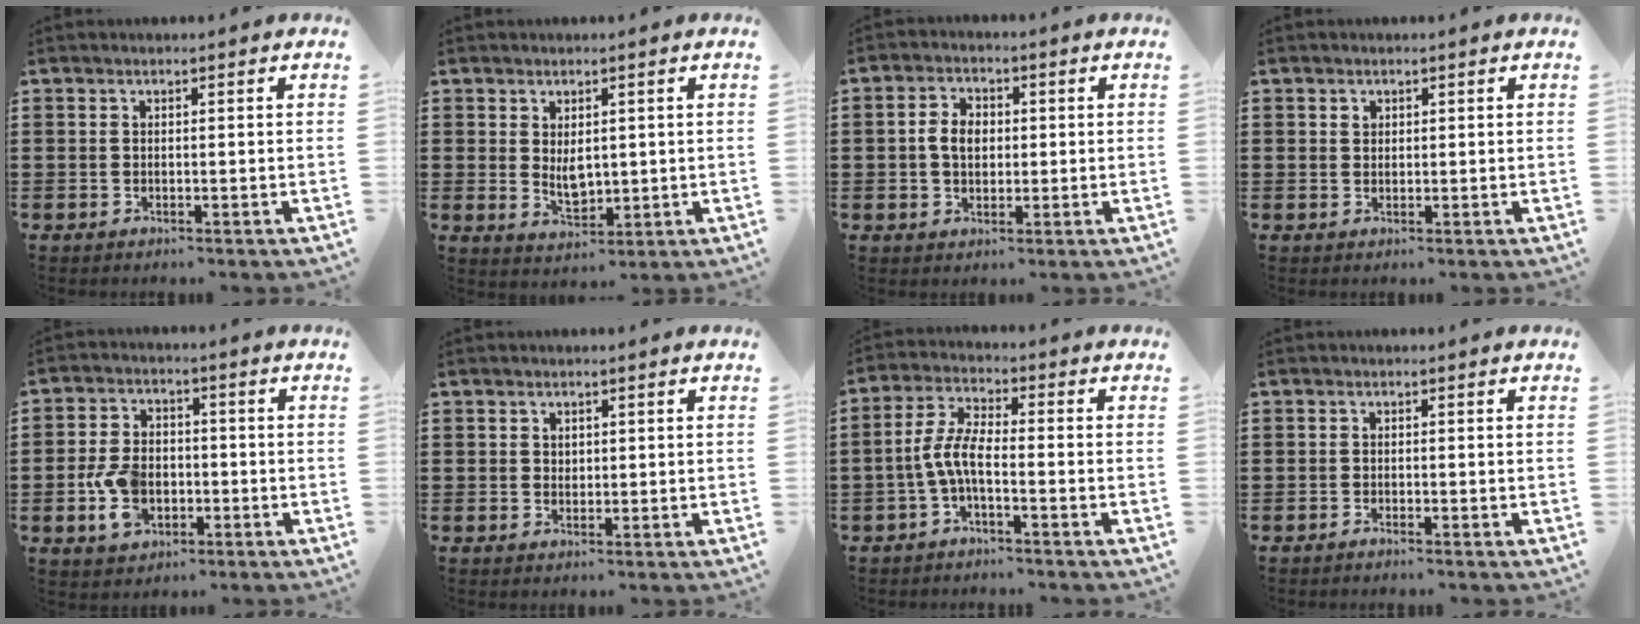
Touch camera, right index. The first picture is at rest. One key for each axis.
{"total": 3.3, "fx": 0.8, "fy": 1.9, "fz": 2.6, "tx": -0.036, "ty": -0.001, "tz": 0.012}
{"total": 4.0, "fx": 0.0, "fy": 2.9, "fz": 2.9, "tx": -0.069, "ty": 0.009, "tz": -0.005}
{"total": 0.9, "fx": 0.5, "fy": 0.7, "fz": 0.2, "tx": -0.006, "ty": 0.002, "tz": 0.010}
{"total": 7.2, "fx": -1.8, "fy": 5.0, "fz": 4.9, "tx": -0.122, "ty": 0.003, "tz": -0.039}
{"total": 0.5, "fx": 0.1, "fy": 0.4, "fz": 0.3, "tx": -0.008, "ty": 0.000, "tz": 0.002}
{"total": 5.6, "fx": -2.1, "fy": 1.6, "fz": 4.9, "tx": -0.123, "ty": -0.008, "tz": -0.048}
{"total": 0.8, "fx": -0.8, "fy": -0.2, "fz": 0.1, "tx": -0.004, "ty": -0.004, "tz": -0.015}